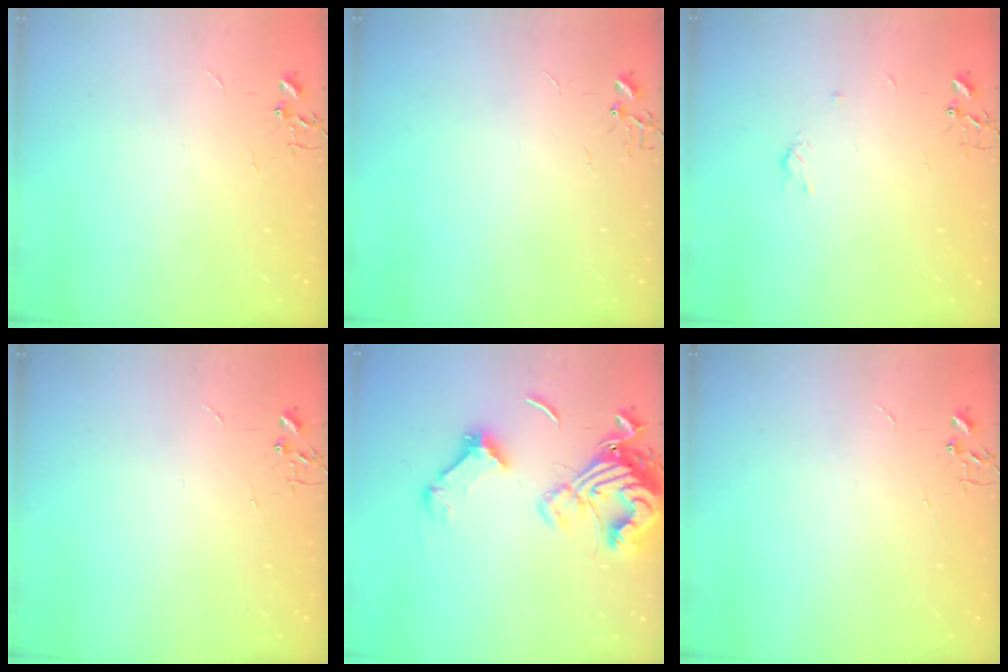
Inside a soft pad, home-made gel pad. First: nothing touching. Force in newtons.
{"total": 0.0}
{"total": 2.9, "press": 2.9, "slide": 0.5}
{"total": 0.0}
{"total": 18.4, "press": 18.3, "slide": 1.9}
{"total": 0.0}